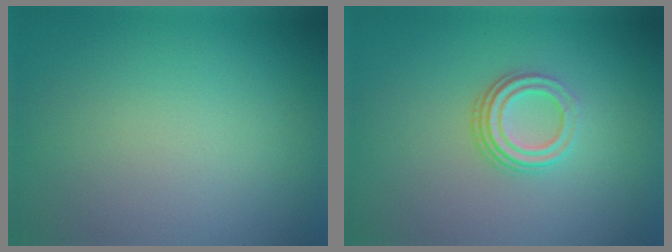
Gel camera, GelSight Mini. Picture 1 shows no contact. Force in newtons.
{"total": 3.0, "press": 2.1, "slide": 2.1}